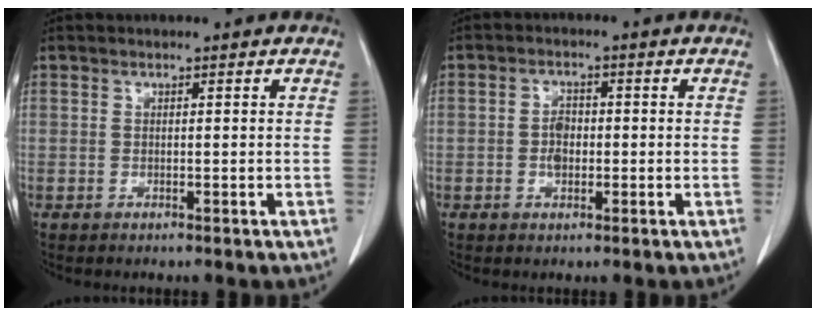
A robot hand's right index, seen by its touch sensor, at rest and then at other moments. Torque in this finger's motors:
{"motor_torque": [0.46, -0.01, 0.08, 0.03]}